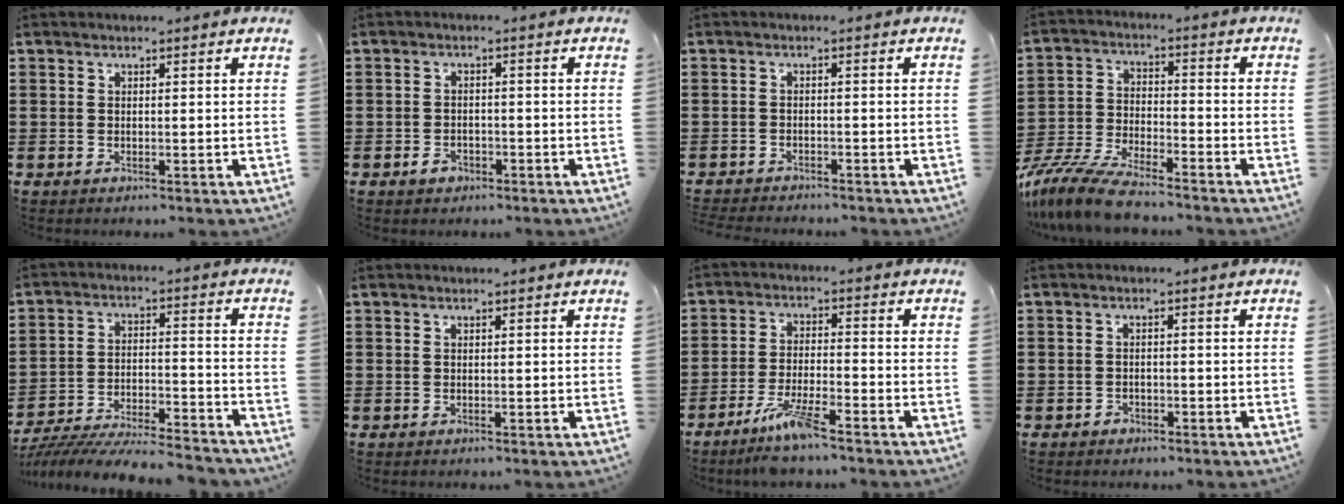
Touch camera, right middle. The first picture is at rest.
{"total": 1.9, "force": [-1.4, 1.1, 0.7], "torque": [-0.018, 0.000, -0.028]}
{"total": 2.0, "force": [-2.0, 0.2, -0.1], "torque": [-0.005, -0.001, -0.045]}
{"total": 9.2, "force": [-8.4, 1.0, 3.4], "torque": [-0.081, 0.008, -0.168]}
{"total": 7.6, "force": [-7.4, 0.6, 1.9], "torque": [-0.034, 0.006, -0.145]}
{"total": 0.0}
{"total": 6.6, "force": [-5.1, 0.6, 4.1], "torque": [-0.090, -0.012, -0.096]}
{"total": 1.3, "force": [-1.1, 0.7, 0.1], "torque": [-0.006, 0.001, -0.025]}